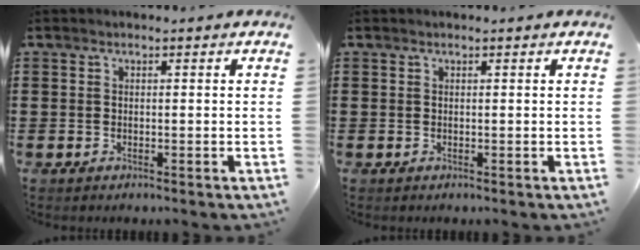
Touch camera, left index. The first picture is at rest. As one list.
[{"total": 0.0}]